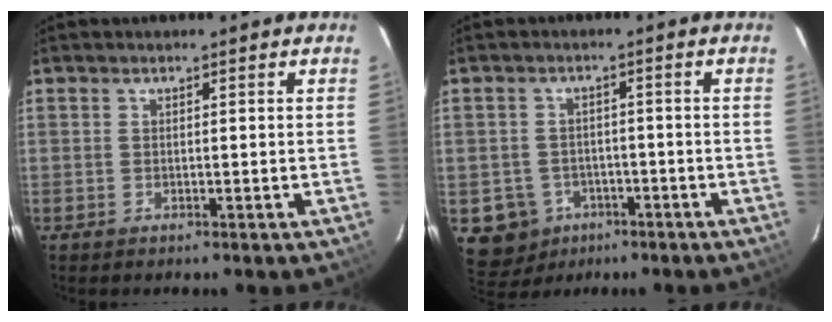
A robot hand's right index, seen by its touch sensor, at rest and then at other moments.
{"total": 7.8, "force": [-3.5, 6.7, 1.6], "torque": [-0.060, 0.014, -0.041]}